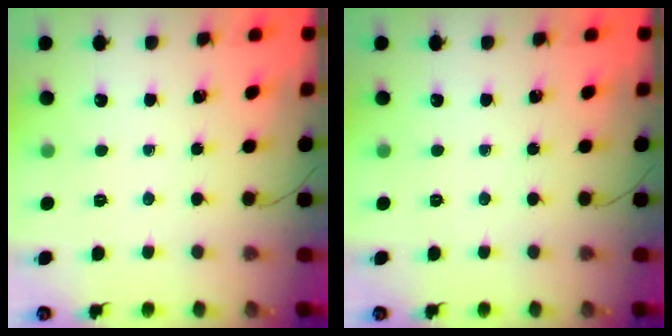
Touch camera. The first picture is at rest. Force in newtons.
{"total": 0.0}